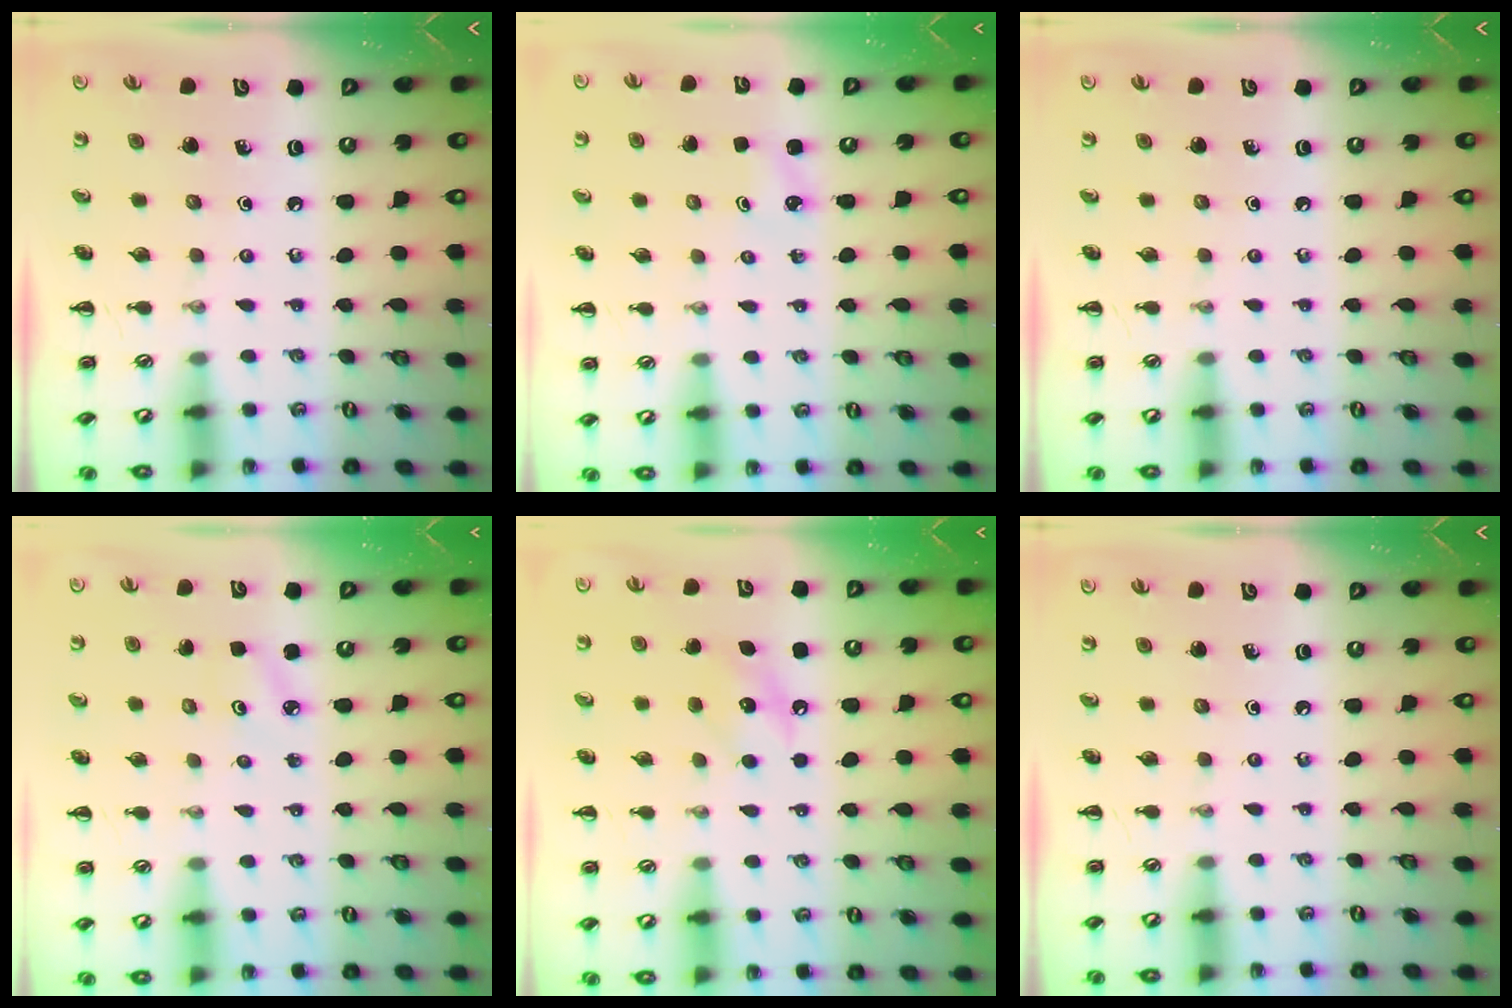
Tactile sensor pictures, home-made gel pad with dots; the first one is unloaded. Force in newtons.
{"total": 1.4, "press": 1.4, "slide": 0.4}
{"total": 0.0}
{"total": 2.5, "press": 2.4, "slide": 0.7}
{"total": 8.1, "press": 7.9, "slide": 1.4}
{"total": 0.0}